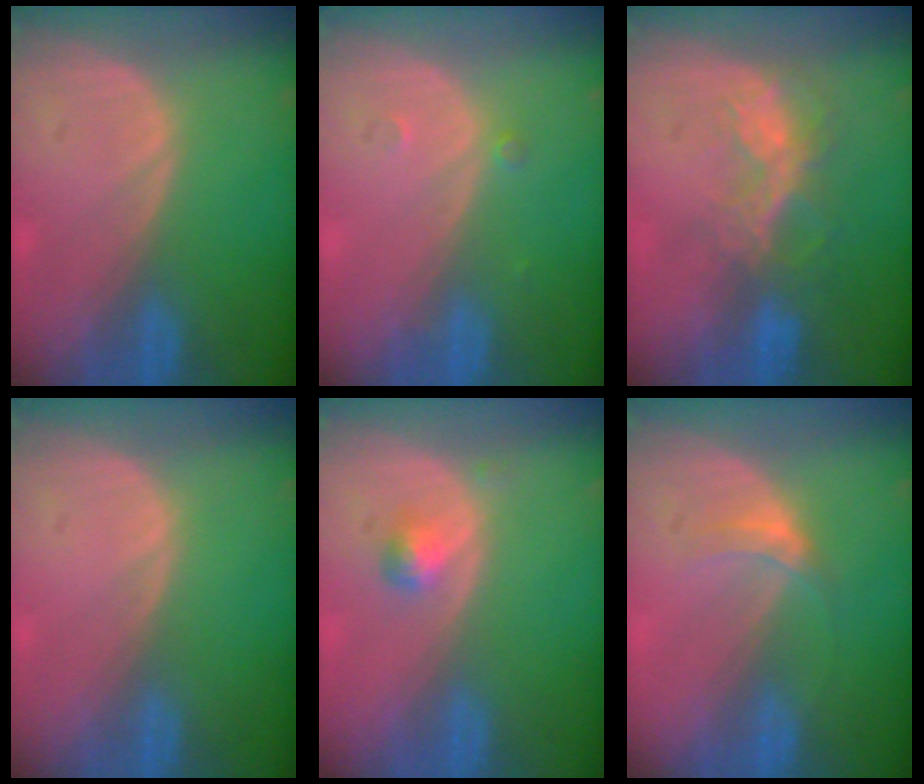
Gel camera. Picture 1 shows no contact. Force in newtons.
{"total": 0.8, "press": 0.8, "slide": 0.1}
{"total": 6.8, "press": 5.8, "slide": 3.4}
{"total": 0.0}
{"total": 2.0, "press": 2.0, "slide": 0.2}
{"total": 2.9, "press": 2.5, "slide": 1.5}